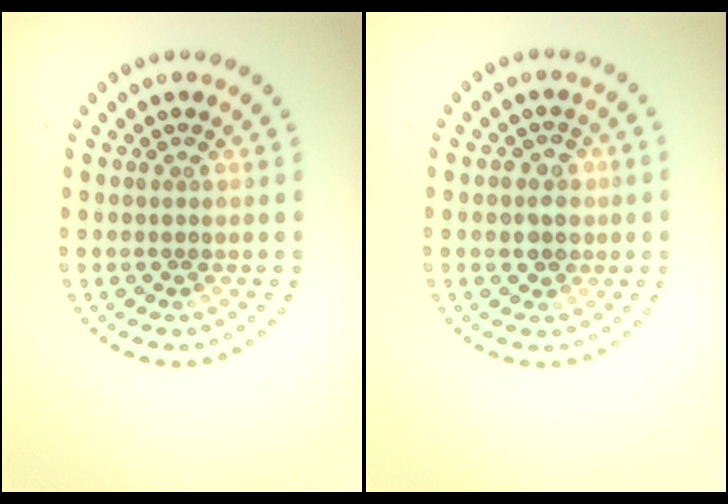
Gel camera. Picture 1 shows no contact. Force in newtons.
{"total": 2.3, "press": 2.2, "slide": 0.8}